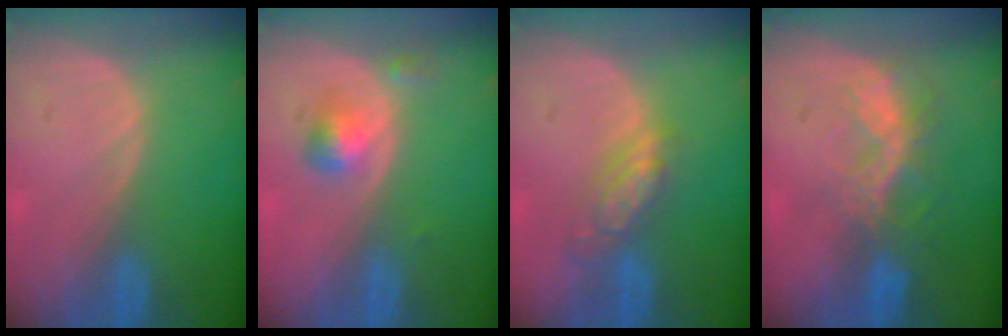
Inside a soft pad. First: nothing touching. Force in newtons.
{"total": 3.1, "press": 3.1, "slide": 0.2}
{"total": 5.5, "press": 4.7, "slide": 2.8}
{"total": 6.6, "press": 5.7, "slide": 3.2}